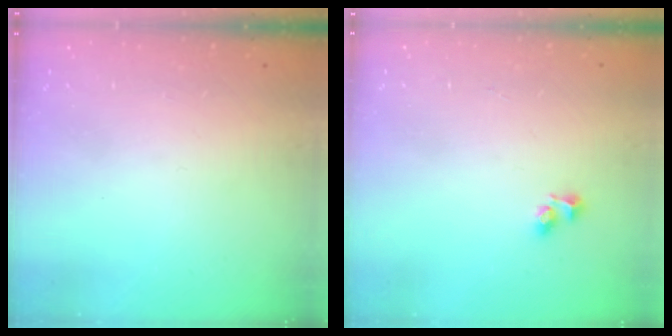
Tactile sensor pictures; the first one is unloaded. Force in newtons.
{"total": 4.6, "press": 4.3, "slide": 1.8}